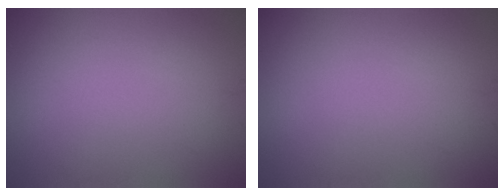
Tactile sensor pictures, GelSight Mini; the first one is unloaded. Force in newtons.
{"total": 0.0}